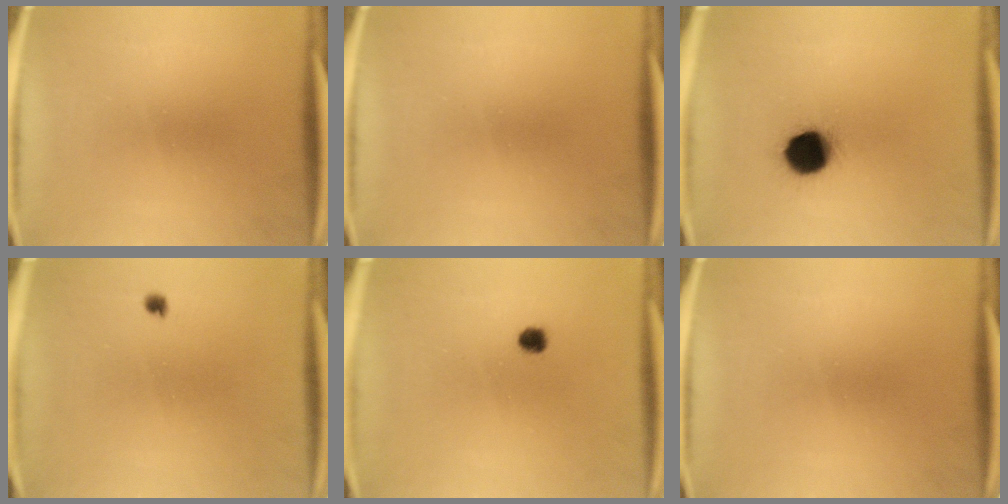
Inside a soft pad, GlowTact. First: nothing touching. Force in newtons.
{"total": 0.0}
{"total": 11.5}
{"total": 1.0}
{"total": 2.0}
{"total": 0.0}